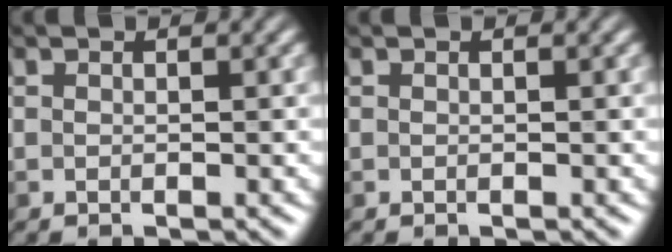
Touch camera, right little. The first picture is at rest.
{"total": 0.0}